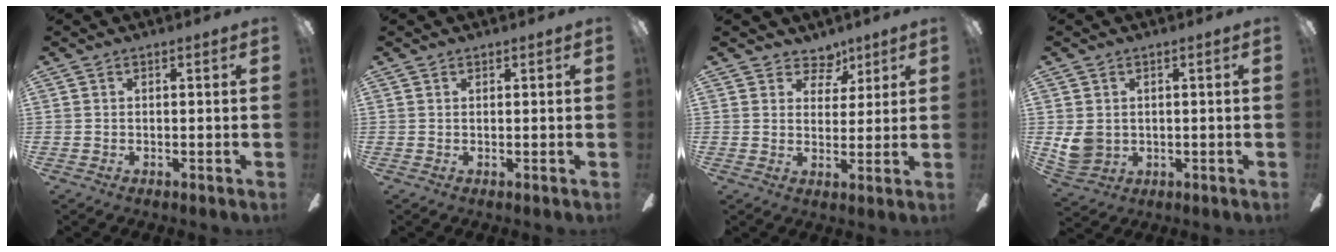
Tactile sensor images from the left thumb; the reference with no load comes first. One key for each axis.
{"total": 0.7, "fx": 0.6, "fy": 0.3, "fz": 0.0, "tx": -0.001, "ty": 0.001, "tz": 0.011}
{"total": 6.2, "fx": 4.3, "fy": 4.2, "fz": 1.6, "tx": -0.018, "ty": -0.026, "tz": 0.076}
{"total": 6.2, "fx": 1.1, "fy": 5.4, "fz": 2.8, "tx": -0.069, "ty": 0.001, "tz": 0.024}